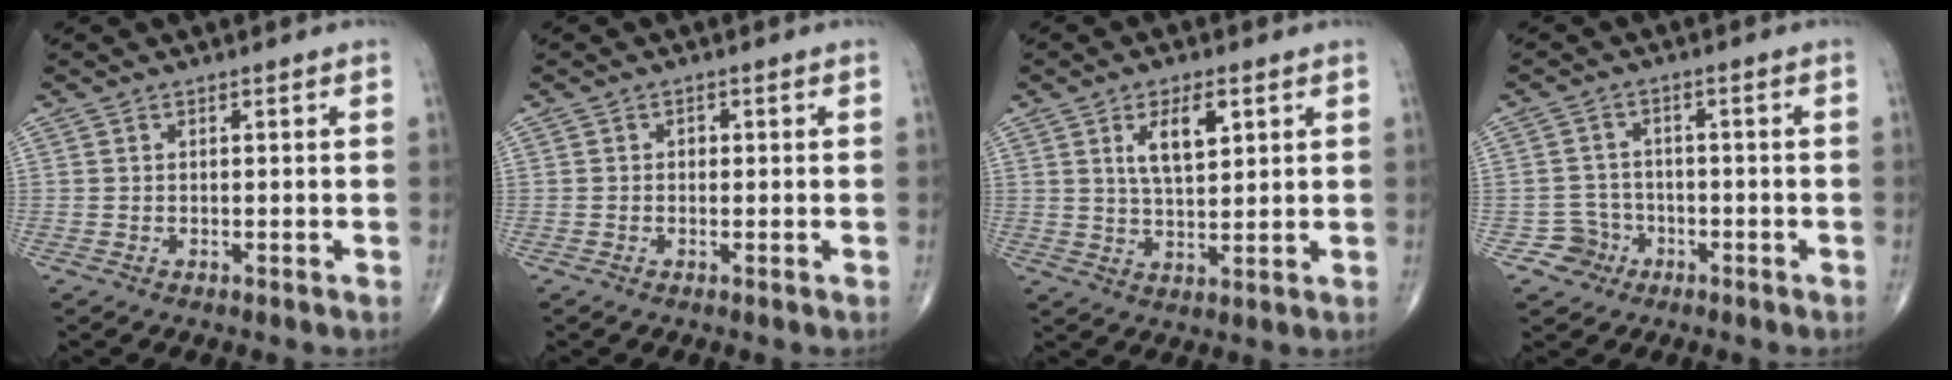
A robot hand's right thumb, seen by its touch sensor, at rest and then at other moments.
{"total": 1.0, "force": [0.0, 0.9, 0.5], "torque": [-0.002, 0.003, -0.004]}
{"total": 7.6, "force": [2.9, 3.4, 6.2], "torque": [-0.098, -0.015, 0.056]}
{"total": 4.3, "force": [-2.1, 3.7, -0.2], "torque": [0.035, 0.015, -0.038]}